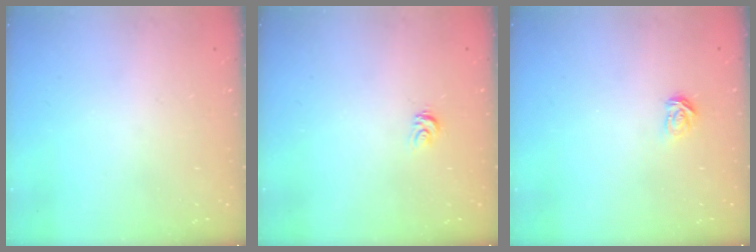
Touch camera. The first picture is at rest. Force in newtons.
{"total": 3.3, "press": 3.3, "slide": 0.2}
{"total": 3.3, "press": 3.3, "slide": 0.5}